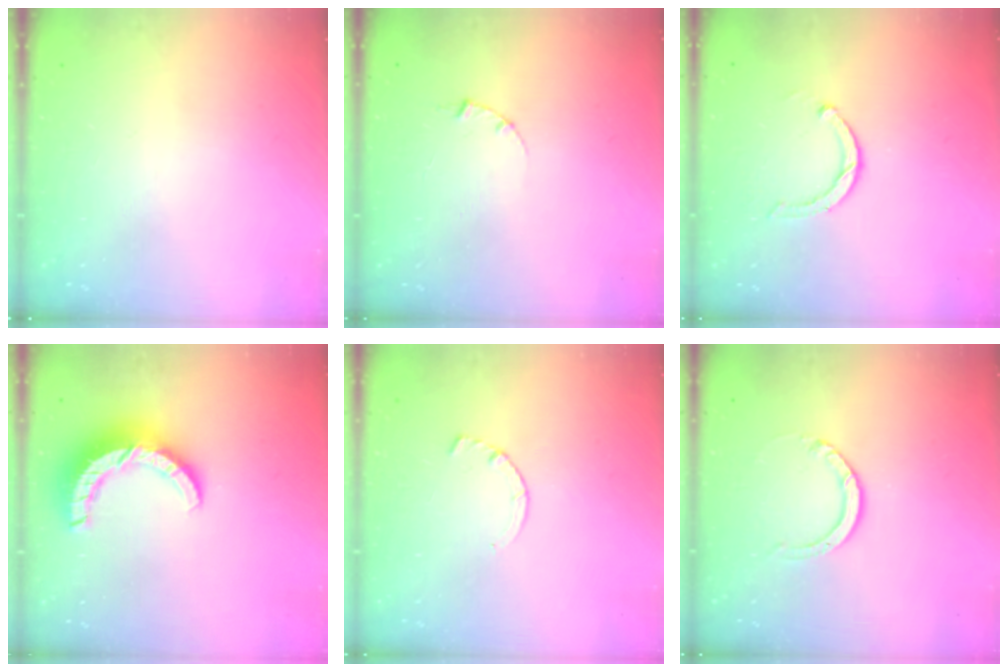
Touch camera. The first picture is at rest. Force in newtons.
{"total": 1.0, "press": 1.0, "slide": 0.3}
{"total": 3.0, "press": 2.9, "slide": 0.5}
{"total": 12.8, "press": 12.8, "slide": 0.7}
{"total": 2.9, "press": 2.9, "slide": 0.4}
{"total": 3.2, "press": 3.2, "slide": 0.3}